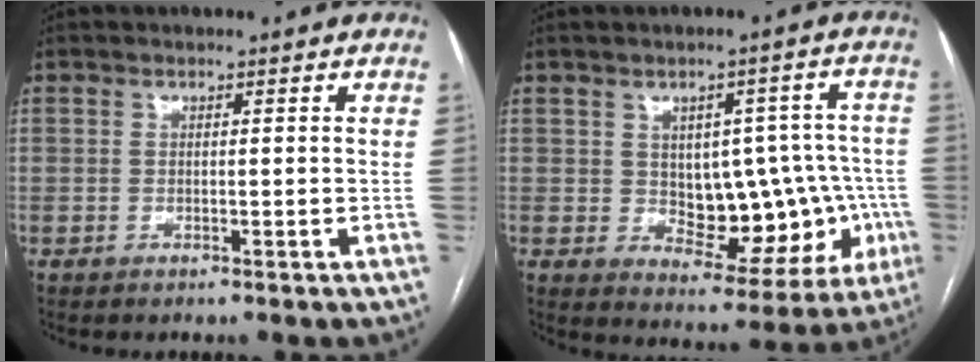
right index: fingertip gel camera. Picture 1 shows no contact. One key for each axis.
{"total": 13.6, "fx": -1.1, "fy": 7.8, "fz": 11.0, "tx": -0.121, "ty": 0.034, "tz": 0.012}